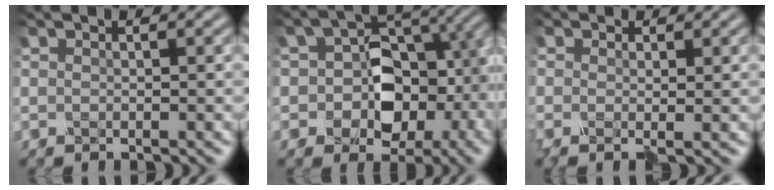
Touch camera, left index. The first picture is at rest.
{"total": 8.2, "force": [-1.3, 6.5, 4.8], "torque": [-0.044, 0.010, -0.032]}
{"total": 1.1, "force": [0.2, 0.3, 1.0], "torque": [-0.019, 0.002, -0.001]}